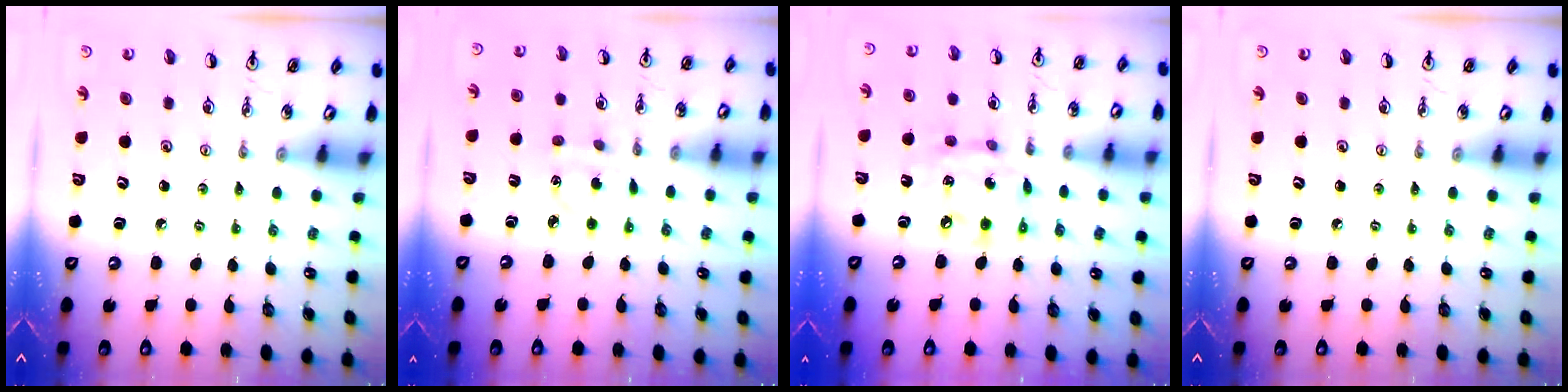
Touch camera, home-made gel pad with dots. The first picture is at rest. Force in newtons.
{"total": 3.5, "press": 3.4, "slide": 0.8}
{"total": 11.9, "press": 11.9, "slide": 1.3}
{"total": 0.0}